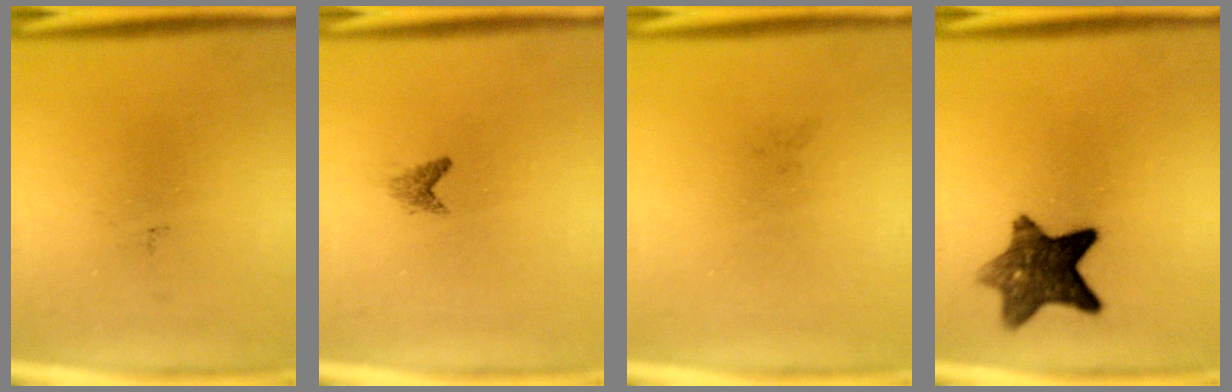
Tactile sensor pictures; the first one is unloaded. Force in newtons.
{"total": 1.0}
{"total": 0.0}
{"total": 9.2}